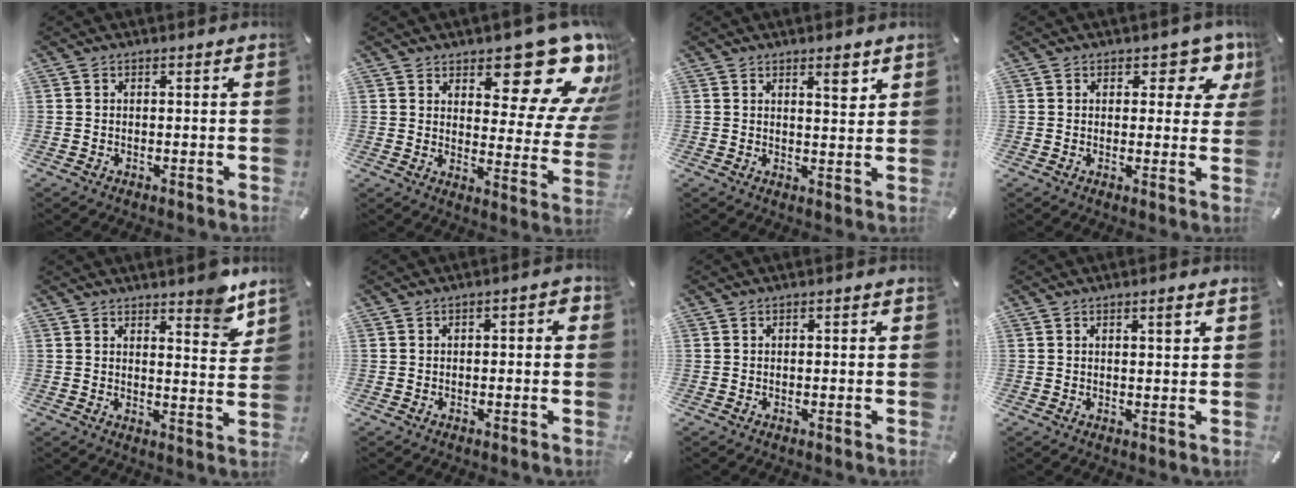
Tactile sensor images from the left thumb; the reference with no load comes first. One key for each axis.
{"total": 19.5, "fx": 12.8, "fy": 8.9, "fz": 11.7, "tx": -0.120, "ty": -0.113, "tz": 0.211}
{"total": 4.8, "fx": 3.0, "fy": 1.6, "fz": 3.3, "tx": -0.031, "ty": -0.021, "tz": 0.043}
{"total": 7.0, "fx": 3.8, "fy": 4.0, "fz": 4.3, "tx": -0.038, "ty": -0.021, "tz": 0.058}
{"total": 6.9, "fx": 5.6, "fy": 2.4, "fz": 3.2, "tx": -0.023, "ty": -0.044, "tz": 0.092}
{"total": 2.2, "fx": -0.6, "fy": 1.2, "fz": 1.8, "tx": -0.023, "ty": 0.007, "tz": -0.015}
{"total": 0.6, "fx": -0.1, "fy": 0.4, "fz": 0.5, "tx": -0.007, "ty": 0.002, "tz": -0.002}
{"total": 2.2, "fx": 1.1, "fy": 0.5, "fz": 1.8, "tx": -0.030, "ty": -0.001, "tz": 0.015}